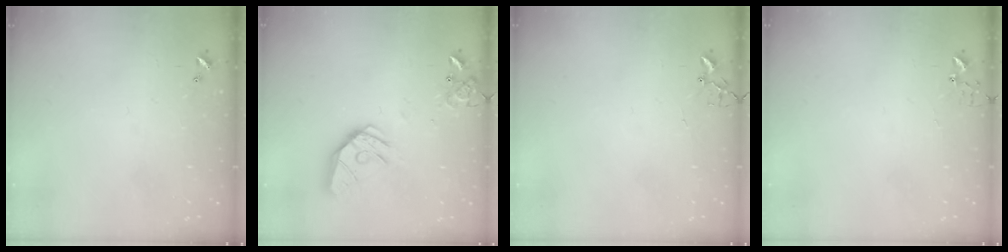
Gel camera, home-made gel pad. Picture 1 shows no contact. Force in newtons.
{"total": 16.5, "press": 16.3, "slide": 2.2}
{"total": 7.5, "press": 7.5, "slide": 0.7}
{"total": 2.9, "press": 2.9, "slide": 0.4}